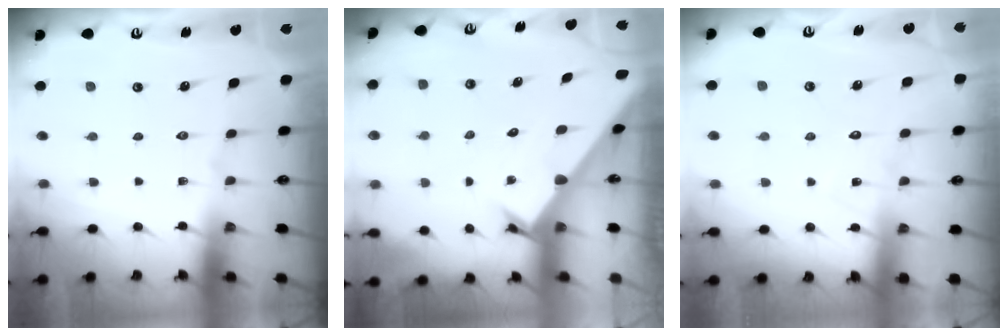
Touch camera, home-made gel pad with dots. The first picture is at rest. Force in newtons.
{"total": 2.1, "press": 2.1, "slide": 0.2}
{"total": 7.8, "press": 7.8, "slide": 0.5}